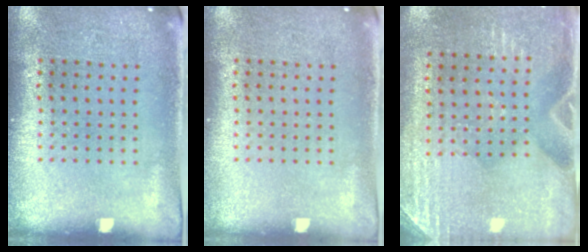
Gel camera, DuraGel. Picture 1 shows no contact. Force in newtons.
{"total": 0.0}
{"total": 3.0, "press": 2.8, "slide": 1.0}